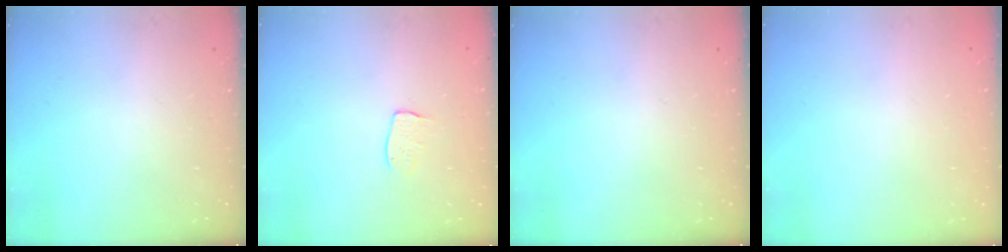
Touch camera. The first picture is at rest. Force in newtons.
{"total": 5.0, "press": 5.0, "slide": 0.3}
{"total": 0.0}
{"total": 0.0}